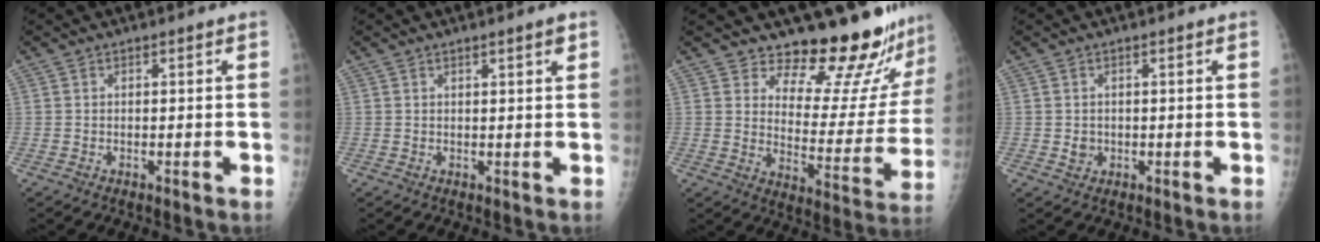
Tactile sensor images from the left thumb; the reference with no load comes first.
{"total": 1.9, "force": [1.2, 0.1, 1.5], "torque": [-0.022, -0.005, 0.016]}
{"total": 17.5, "force": [16.2, 4.2, 5.1], "torque": [-0.018, -0.166, 0.204]}
{"total": 1.7, "force": [0.0, 1.6, 0.6], "torque": [-0.004, 0.001, 0.004]}